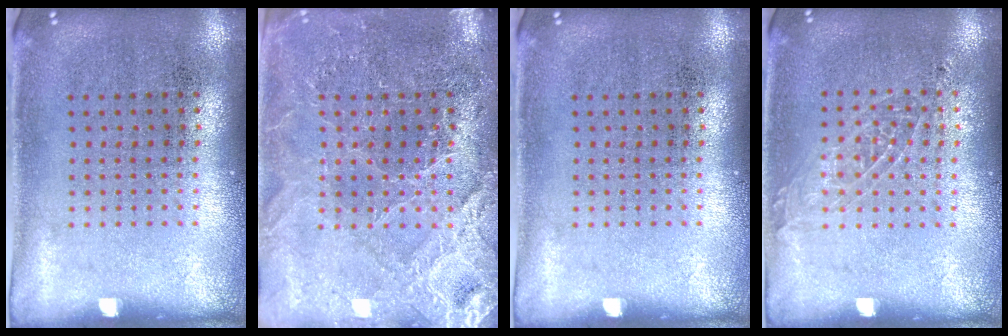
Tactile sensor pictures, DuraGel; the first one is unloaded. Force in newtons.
{"total": 3.4, "press": 3.3, "slide": 0.8}
{"total": 0.0}
{"total": 1.0, "press": 1.0, "slide": 0.3}